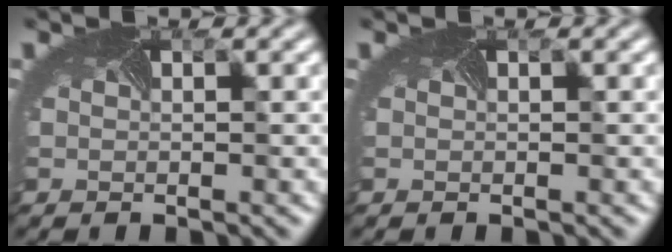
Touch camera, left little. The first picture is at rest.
{"total": 0.0}